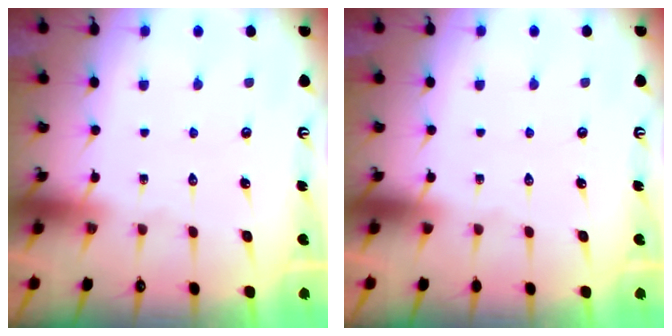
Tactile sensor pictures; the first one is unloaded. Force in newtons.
{"total": 0.0}